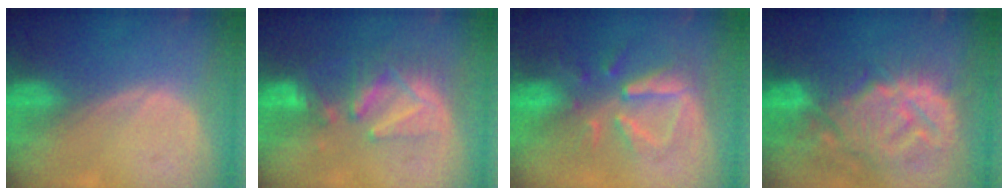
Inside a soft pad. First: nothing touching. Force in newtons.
{"total": 8.3, "press": 7.9, "slide": 2.6}
{"total": 7.9, "press": 7.9, "slide": 0.4}
{"total": 14.3, "press": 12.2, "slide": 7.5}